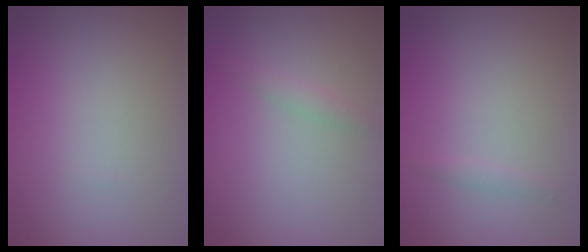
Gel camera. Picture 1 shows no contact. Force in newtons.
{"total": 1.0, "press": 1.0, "slide": 0.0}
{"total": 0.6, "press": 0.6, "slide": 0.0}